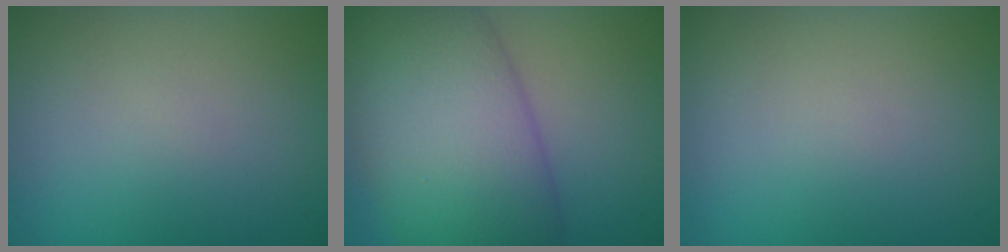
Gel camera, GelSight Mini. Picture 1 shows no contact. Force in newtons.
{"total": 12.5, "press": 12.5, "slide": 0.3}
{"total": 0.0}